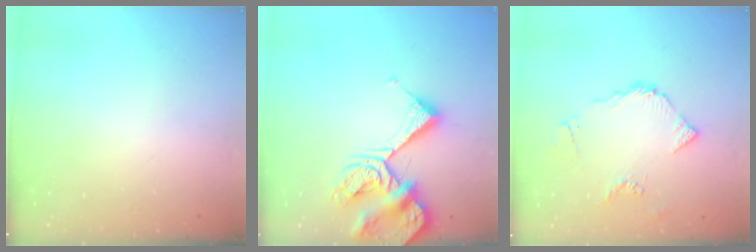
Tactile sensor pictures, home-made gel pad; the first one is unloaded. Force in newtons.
{"total": 13.2, "press": 13.1, "slide": 1.5}
{"total": 7.9, "press": 7.8, "slide": 0.5}